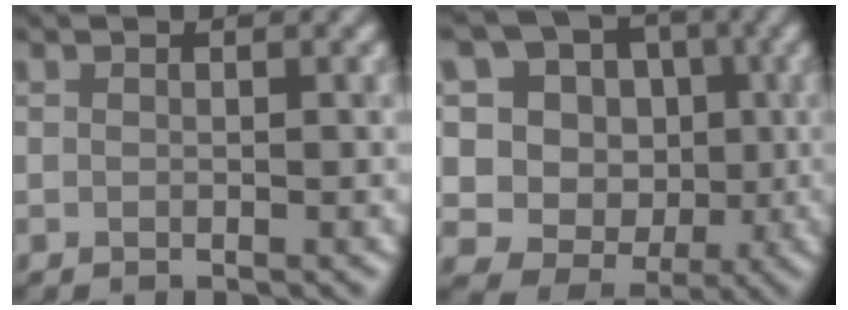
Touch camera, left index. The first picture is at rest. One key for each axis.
{"total": 12.4, "fx": 2.9, "fy": 10.8, "fz": 5.2, "tx": -0.132, "ty": 0.035, "tz": 0.036}